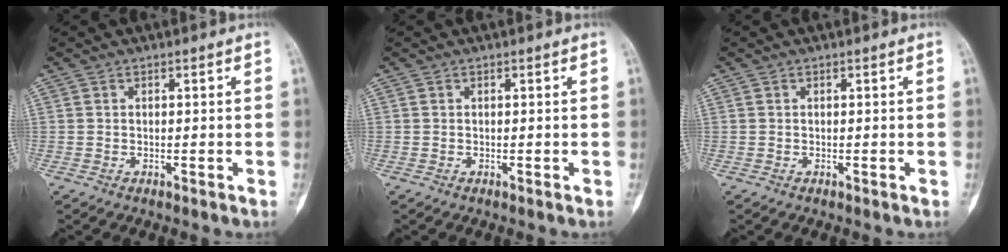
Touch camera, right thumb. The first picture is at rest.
{"total": 0.0}
{"total": 0.0}